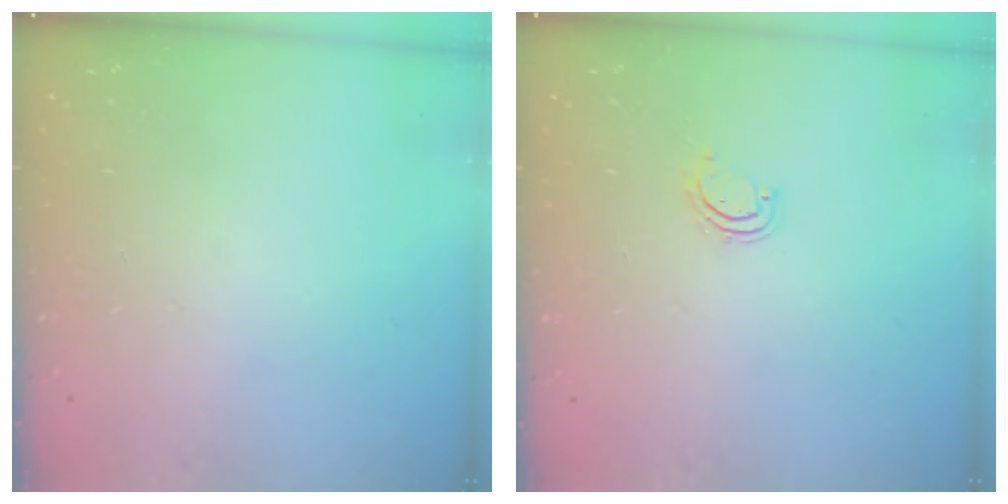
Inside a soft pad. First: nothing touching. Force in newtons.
{"total": 4.7, "press": 4.4, "slide": 1.6}